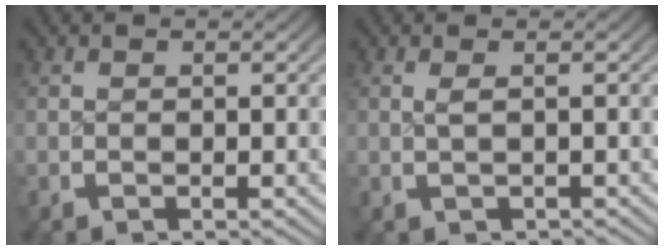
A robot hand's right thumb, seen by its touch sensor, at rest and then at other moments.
{"total": 0.0}